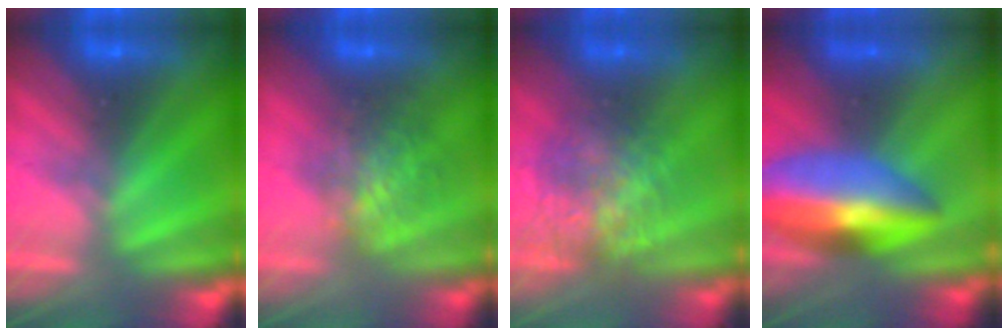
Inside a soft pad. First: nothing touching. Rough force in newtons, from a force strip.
{"total": 4.5}
{"total": 7.7}
{"total": 6.5}